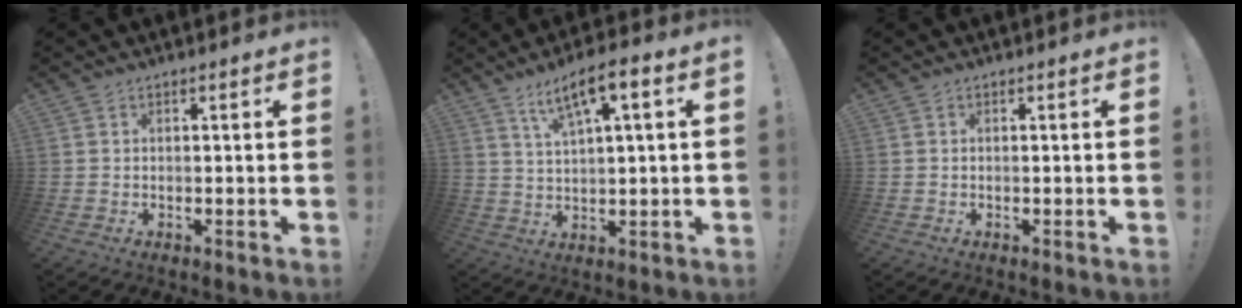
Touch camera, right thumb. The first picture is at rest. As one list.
[{"total": 8.5, "force": [4.0, 1.8, 7.3], "torque": [-0.129, -0.012, 0.069]}, {"total": 0.0}]